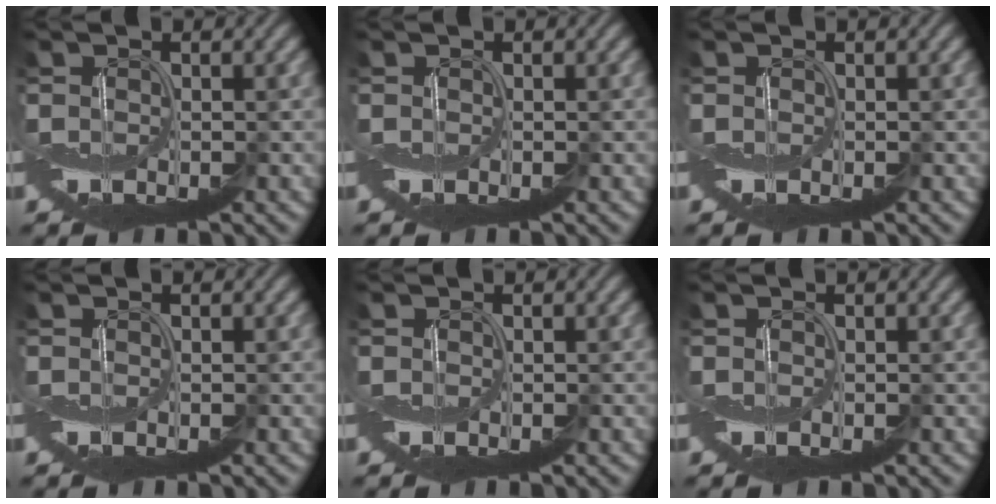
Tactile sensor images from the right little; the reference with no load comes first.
{"total": 0.0}
{"total": 0.0}
{"total": 0.0}
{"total": 0.0}
{"total": 0.0}